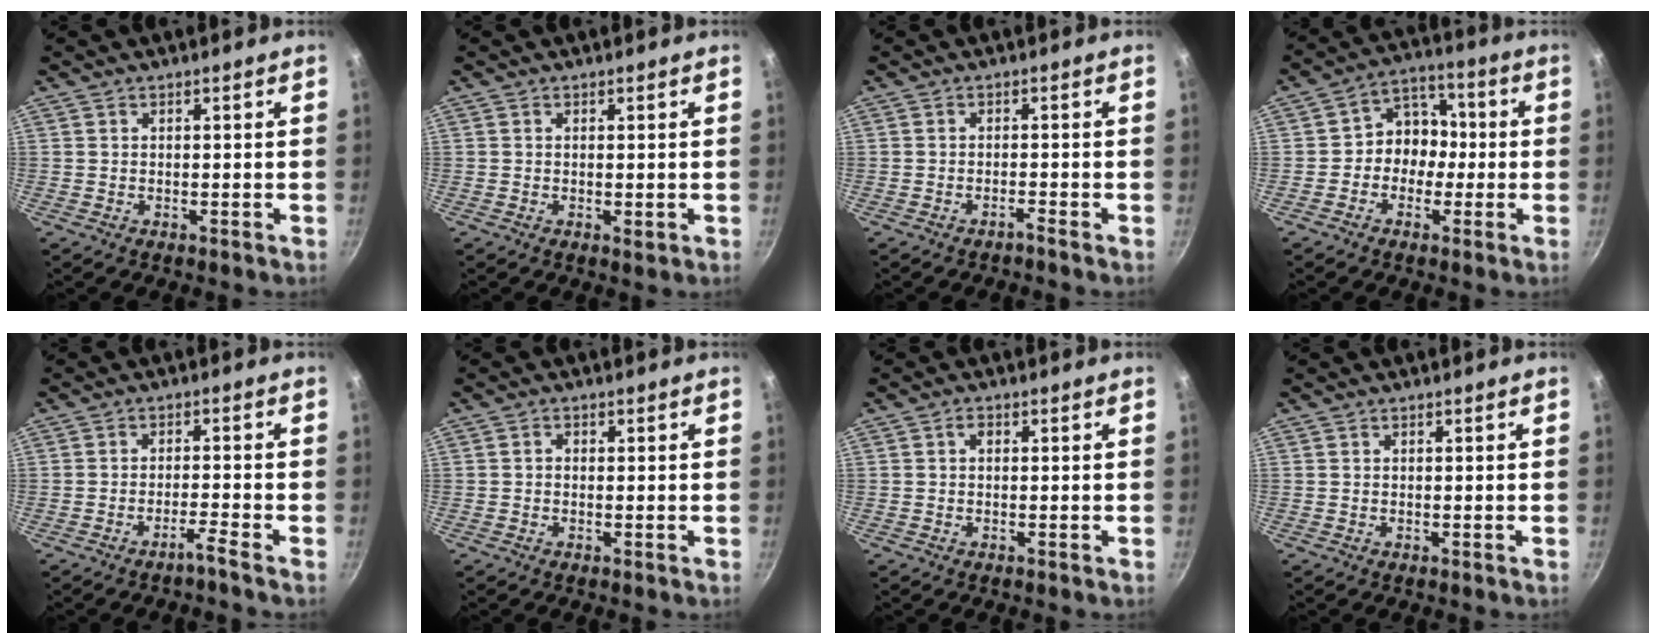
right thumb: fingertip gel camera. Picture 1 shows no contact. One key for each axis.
{"total": 1.0, "fx": -0.1, "fy": 0.4, "fz": 0.9, "tx": -0.015, "ty": -0.003, "tz": -0.001}
{"total": 1.0, "fx": -1.0, "fy": -0.2, "fz": 0.4, "tx": -0.010, "ty": 0.011, "tz": -0.014}
{"total": 8.2, "fx": -1.1, "fy": 7.1, "fz": 4.0, "tx": -0.010, "ty": 0.032, "tz": -0.033}
{"total": 2.6, "fx": -2.1, "fy": -0.6, "fz": 1.4, "tx": -0.038, "ty": 0.020, "tz": -0.035}
{"total": 1.1, "fx": -0.1, "fy": 0.9, "fz": 0.6, "tx": -0.011, "ty": 0.006, "tz": -0.002}
{"total": 1.2, "fx": 0.1, "fy": 0.8, "fz": 0.9, "tx": -0.015, "ty": 0.006, "tz": -0.002}
{"total": 0.0}